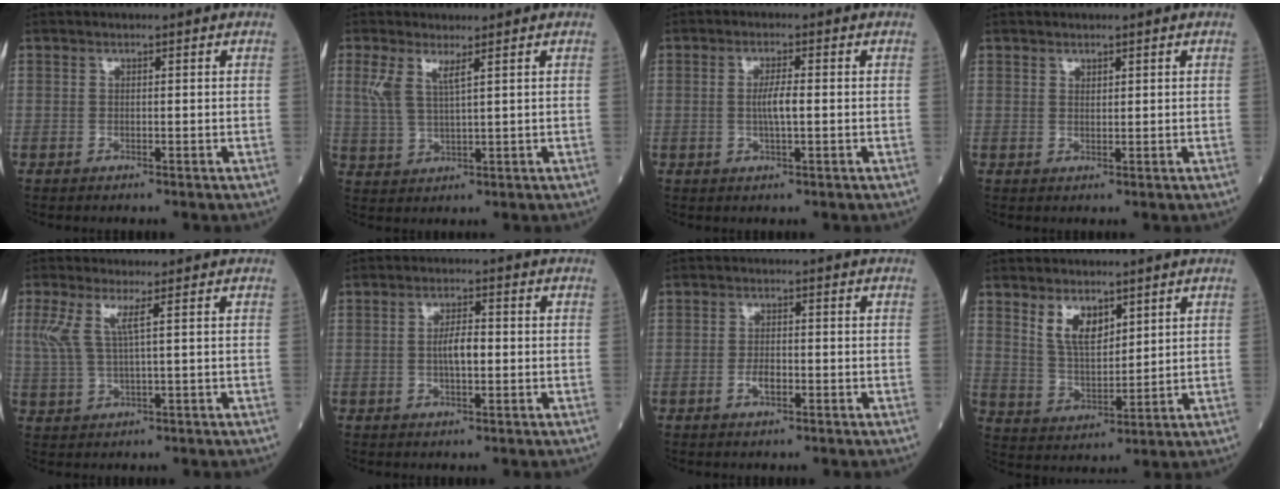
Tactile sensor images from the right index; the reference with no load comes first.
{"total": 4.5, "force": [2.3, 0.7, 3.8], "torque": [-0.093, 0.008, 0.055]}
{"total": 3.1, "force": [-0.1, 0.3, 3.1], "torque": [-0.060, -0.001, -0.003]}
{"total": 0.8, "force": [0.7, 0.3, 0.2], "torque": [0.001, -0.006, 0.011]}
{"total": 4.5, "force": [1.7, 0.2, 4.2], "torque": [-0.105, 0.012, 0.042]}
{"total": 3.6, "force": [-0.3, 1.1, 3.4], "torque": [-0.061, 0.002, -0.005]}
{"total": 2.3, "force": [-0.9, 0.9, 1.9], "torque": [-0.034, 0.003, -0.014]}
{"total": 6.3, "force": [3.7, 2.9, 4.1], "torque": [-0.081, -0.004, 0.079]}